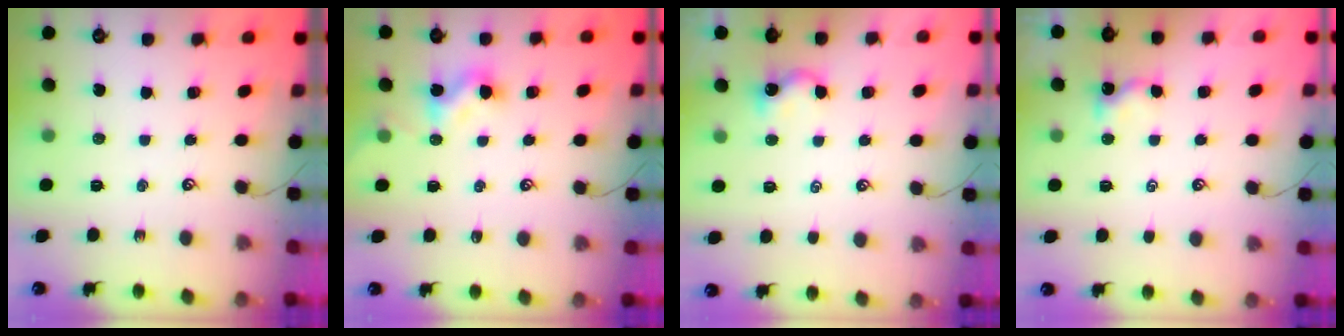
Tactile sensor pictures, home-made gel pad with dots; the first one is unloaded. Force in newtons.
{"total": 3.2, "press": 3.2, "slide": 0.4}
{"total": 3.0, "press": 3.0, "slide": 0.3}
{"total": 3.3, "press": 3.3, "slide": 0.1}